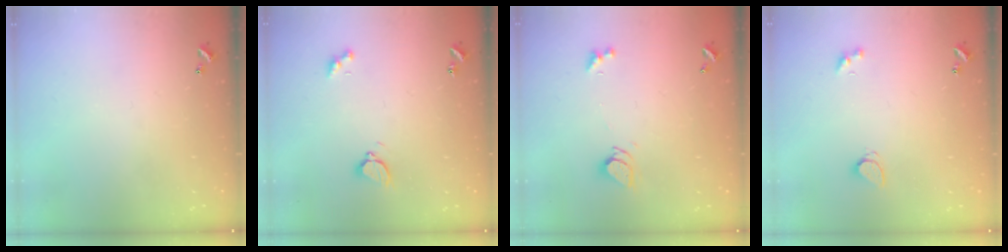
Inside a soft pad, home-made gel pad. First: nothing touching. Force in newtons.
{"total": 3.0, "press": 3.0, "slide": 0.5}
{"total": 3.6, "press": 3.6, "slide": 0.4}
{"total": 2.1, "press": 2.0, "slide": 0.4}